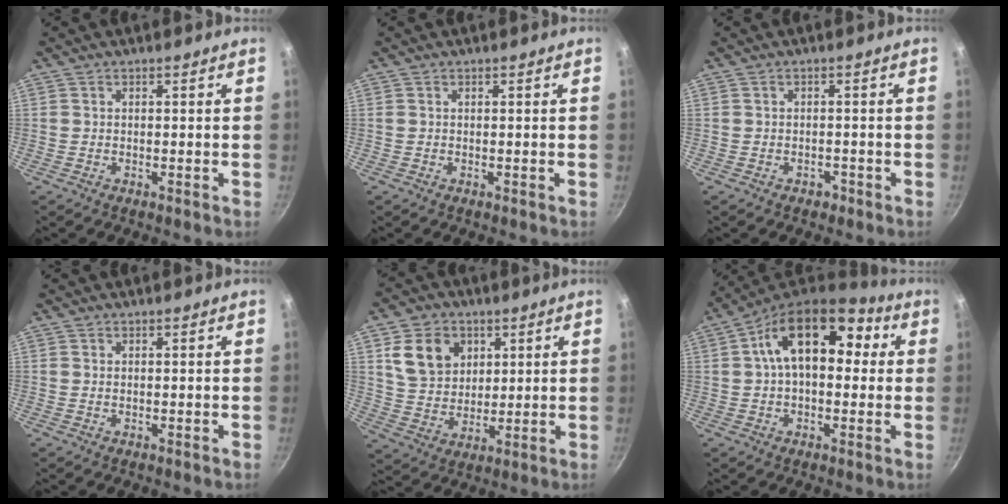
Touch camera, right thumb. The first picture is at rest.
{"total": 0.0}
{"total": 1.4, "force": [-0.9, 1.0, 0.4], "torque": [0.000, 0.005, -0.015]}
{"total": 0.0}
{"total": 11.8, "force": [4.3, 9.4, 5.7], "torque": [-0.070, -0.012, 0.087]}
{"total": 17.5, "force": [3.5, 10.2, 13.8], "torque": [-0.191, 0.038, 0.042]}